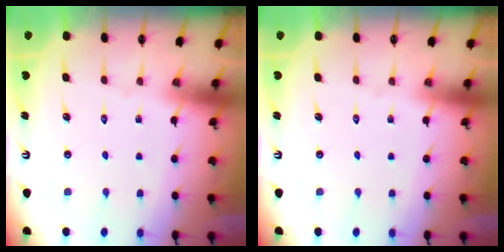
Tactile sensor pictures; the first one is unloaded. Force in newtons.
{"total": 0.0}